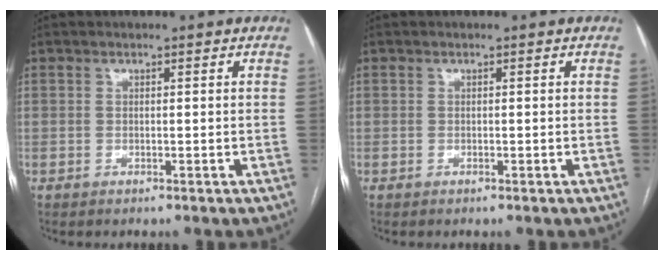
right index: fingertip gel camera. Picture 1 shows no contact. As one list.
[{"total": 0.0}]